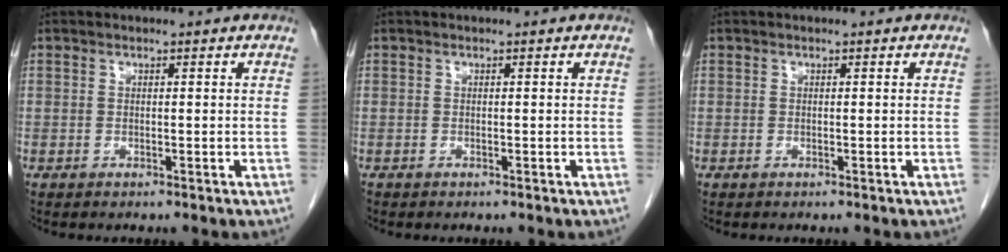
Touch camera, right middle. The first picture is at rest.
{"total": 0.0}
{"total": 0.0}